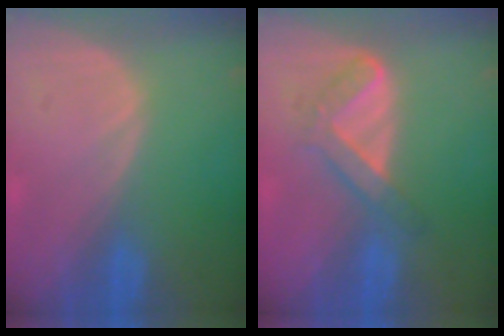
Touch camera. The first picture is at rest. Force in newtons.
{"total": 4.6, "press": 4.6, "slide": 0.6}